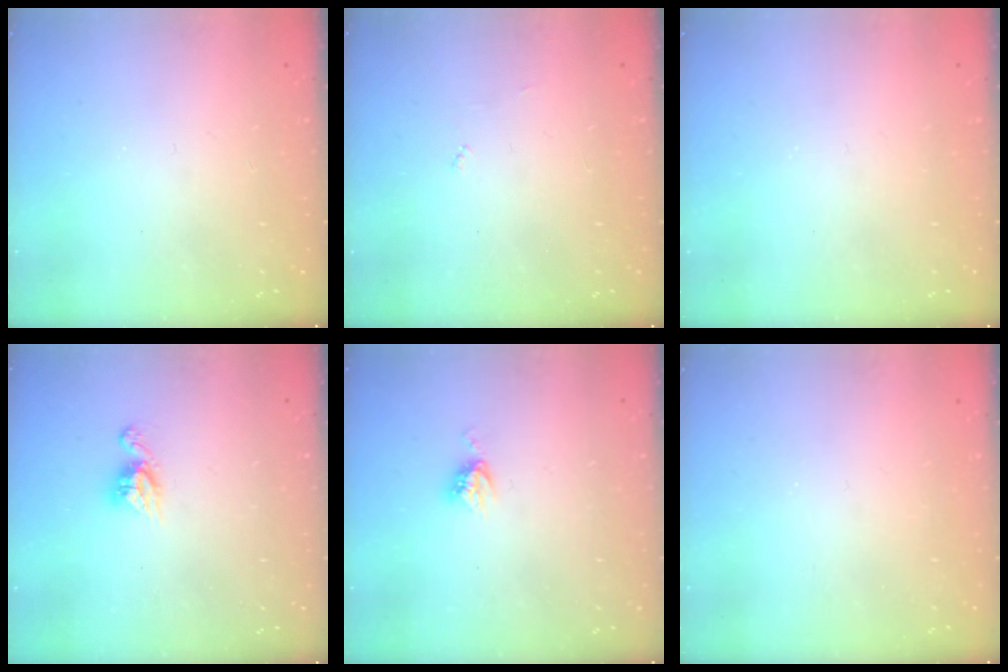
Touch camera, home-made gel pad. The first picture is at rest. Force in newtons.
{"total": 3.0, "press": 3.0, "slide": 0.2}
{"total": 0.0}
{"total": 6.7, "press": 6.7, "slide": 0.4}
{"total": 4.4, "press": 4.4, "slide": 0.1}
{"total": 0.0}